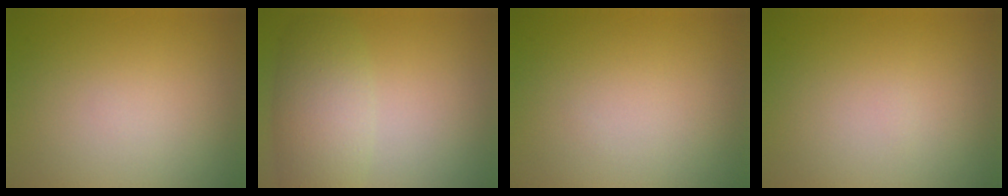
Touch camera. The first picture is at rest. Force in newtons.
{"total": 4.7, "press": 4.7, "slide": 0.1}
{"total": 0.0}
{"total": 0.0}